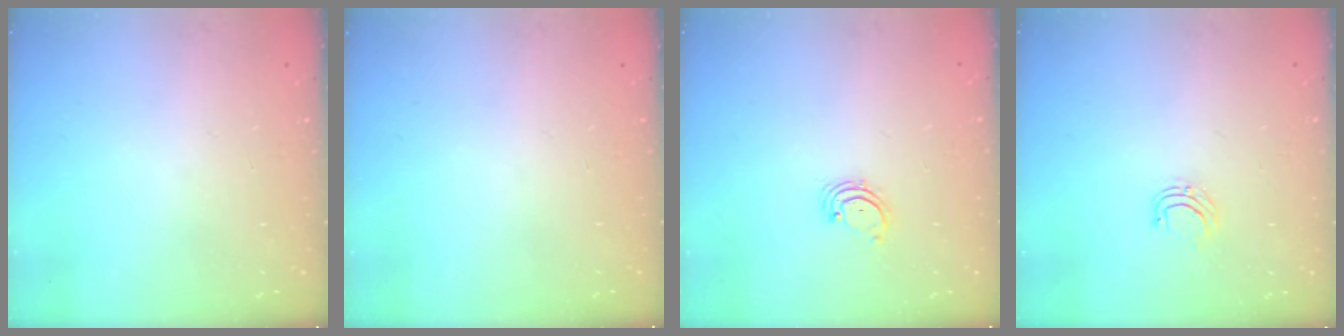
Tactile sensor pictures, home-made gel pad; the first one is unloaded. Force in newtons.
{"total": 0.0}
{"total": 2.1, "press": 2.1, "slide": 0.3}
{"total": 4.1, "press": 4.1, "slide": 0.3}